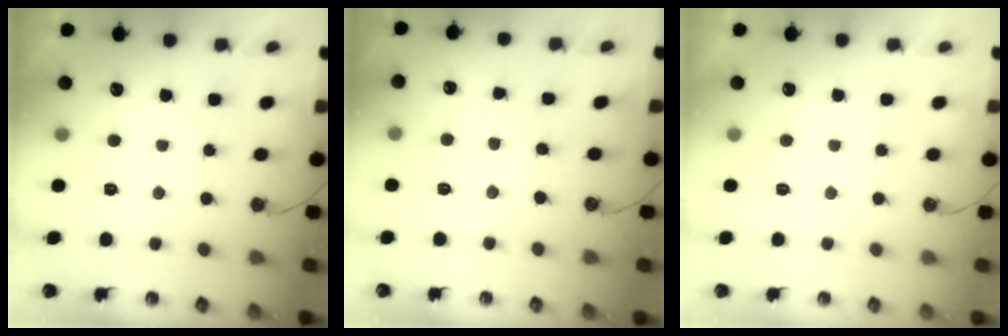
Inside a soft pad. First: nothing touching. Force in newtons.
{"total": 2.8, "press": 2.8, "slide": 0.4}
{"total": 0.0}